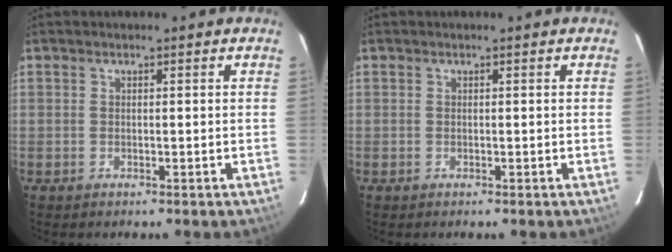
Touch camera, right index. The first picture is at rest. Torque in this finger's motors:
{"motor_torque": [0.00, 0.00, 0.00, 0.00]}